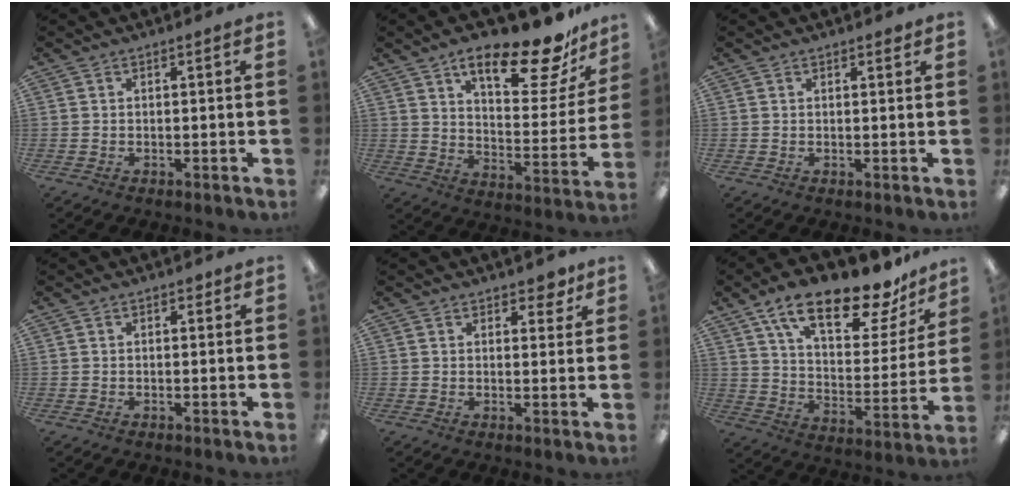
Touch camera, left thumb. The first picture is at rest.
{"total": 20.0, "force": [14.4, 6.3, 12.3], "torque": [-0.178, -0.092, 0.232]}
{"total": 1.0, "force": [0.9, 0.4, 0.3], "torque": [0.002, -0.002, 0.015]}
{"total": 1.1, "force": [0.7, 0.7, 0.6], "torque": [-0.005, 0.000, 0.010]}
{"total": 4.0, "force": [3.0, 2.0, 1.6], "torque": [-0.005, -0.012, 0.049]}
{"total": 21.2, "force": [15.8, 7.2, 12.1], "torque": [-0.197, -0.103, 0.266]}